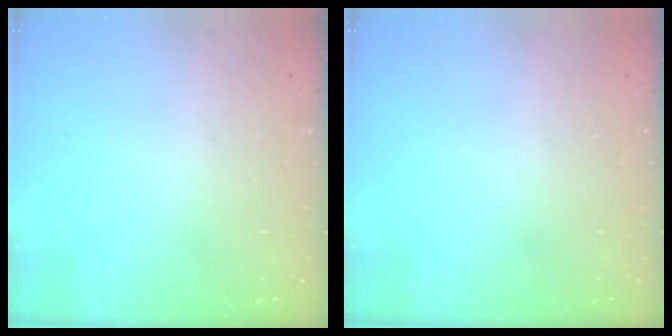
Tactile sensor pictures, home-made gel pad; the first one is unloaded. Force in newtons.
{"total": 0.0}